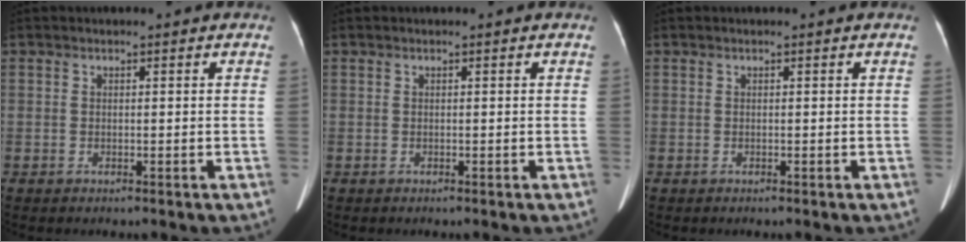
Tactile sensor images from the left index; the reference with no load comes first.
{"total": 0.0}
{"total": 0.0}